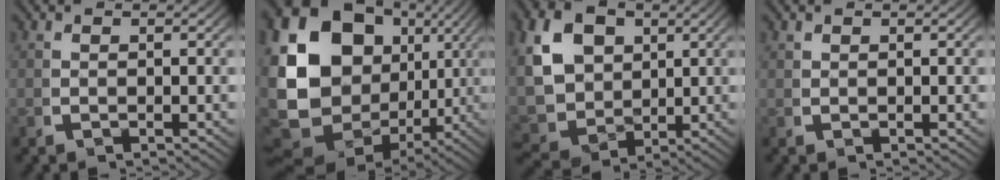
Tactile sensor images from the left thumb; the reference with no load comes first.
{"total": 18.6, "force": [0.1, 13.6, 12.7], "torque": [-0.287, -0.058, 0.036]}
{"total": 12.6, "force": [0.7, 10.3, 7.3], "torque": [-0.184, -0.049, 0.029]}
{"total": 0.6, "force": [0.6, -0.1, -0.1], "torque": [0.003, -0.001, 0.017]}